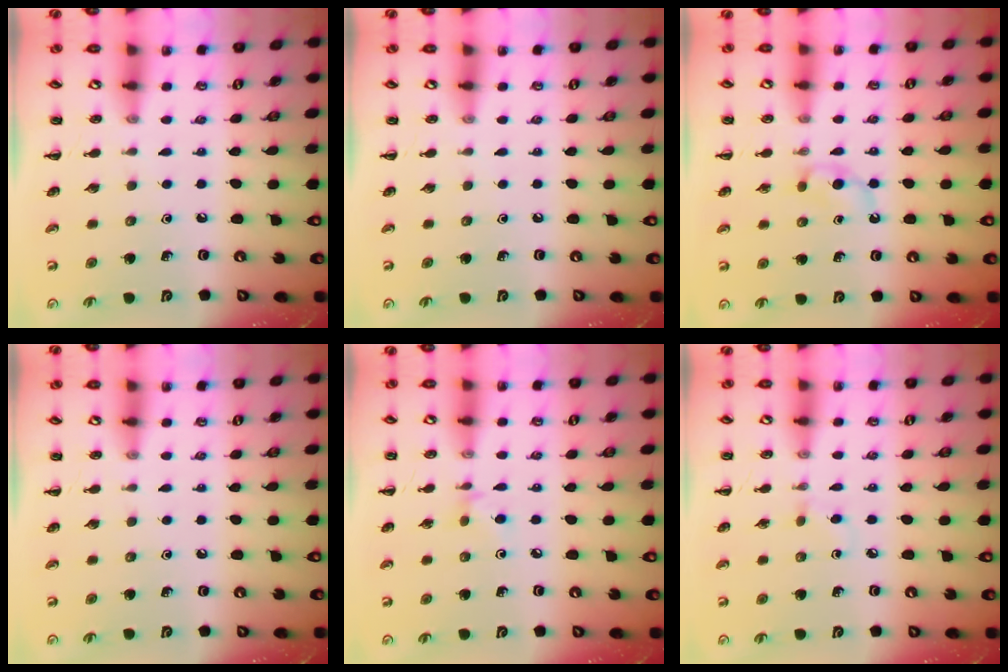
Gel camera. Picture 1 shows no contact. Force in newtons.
{"total": 0.0}
{"total": 3.7, "press": 3.4, "slide": 1.5}
{"total": 0.0}
{"total": 2.9, "press": 2.6, "slide": 1.2}
{"total": 2.1, "press": 1.8, "slide": 1.0}